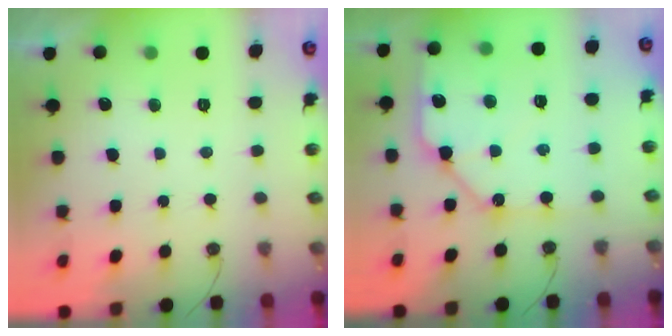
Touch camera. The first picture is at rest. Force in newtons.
{"total": 11.9, "press": 11.8, "slide": 1.6}